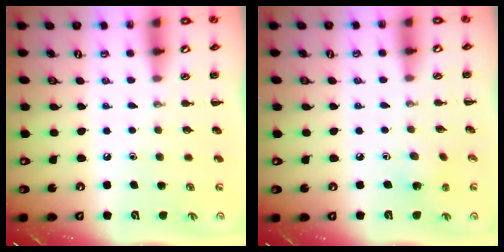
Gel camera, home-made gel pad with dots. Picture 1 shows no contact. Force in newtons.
{"total": 2.9, "press": 2.7, "slide": 0.9}